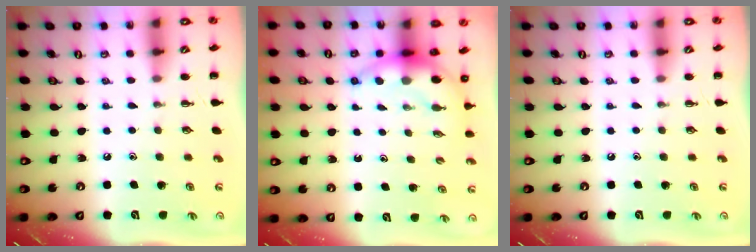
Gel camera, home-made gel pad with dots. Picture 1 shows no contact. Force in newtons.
{"total": 7.0, "press": 6.9, "slide": 1.3}
{"total": 0.0}